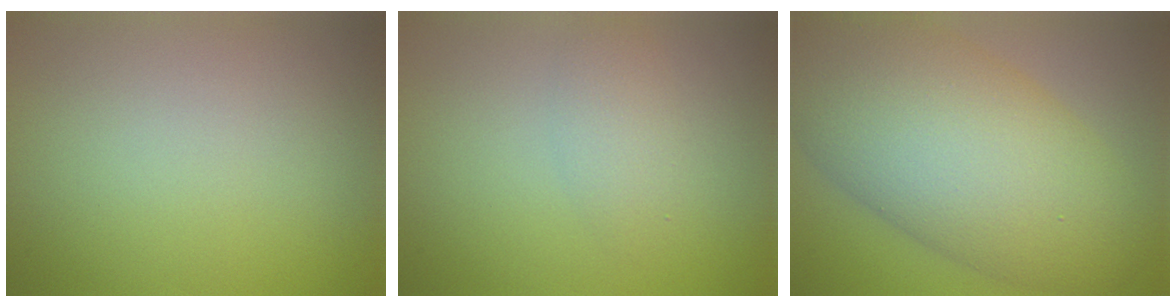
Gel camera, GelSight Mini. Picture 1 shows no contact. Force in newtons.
{"total": 2.0, "press": 2.0, "slide": 0.1}
{"total": 12.7, "press": 12.7, "slide": 0.2}